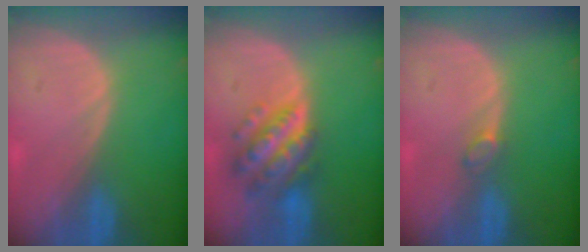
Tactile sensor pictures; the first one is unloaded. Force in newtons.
{"total": 7.5, "press": 7.5, "slide": 0.5}
{"total": 1.4, "press": 1.4, "slide": 0.2}